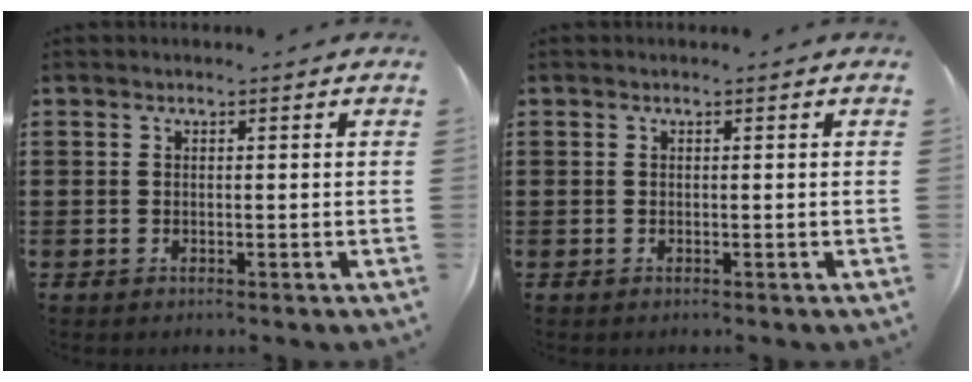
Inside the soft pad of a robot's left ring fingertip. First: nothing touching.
{"total": 0.0}